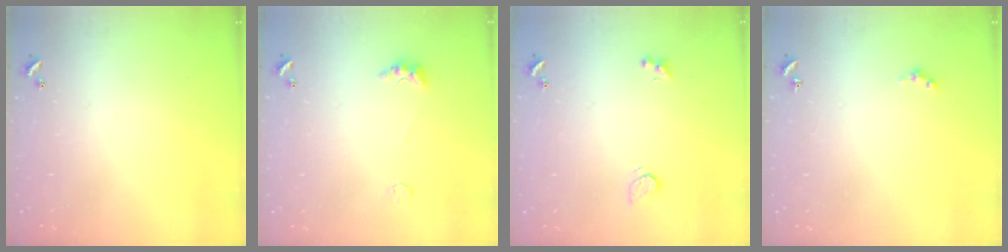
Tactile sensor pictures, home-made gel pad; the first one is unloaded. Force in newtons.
{"total": 2.2, "press": 2.1, "slide": 0.7}
{"total": 2.0, "press": 1.7, "slide": 1.0}
{"total": 1.4, "press": 1.3, "slide": 0.4}